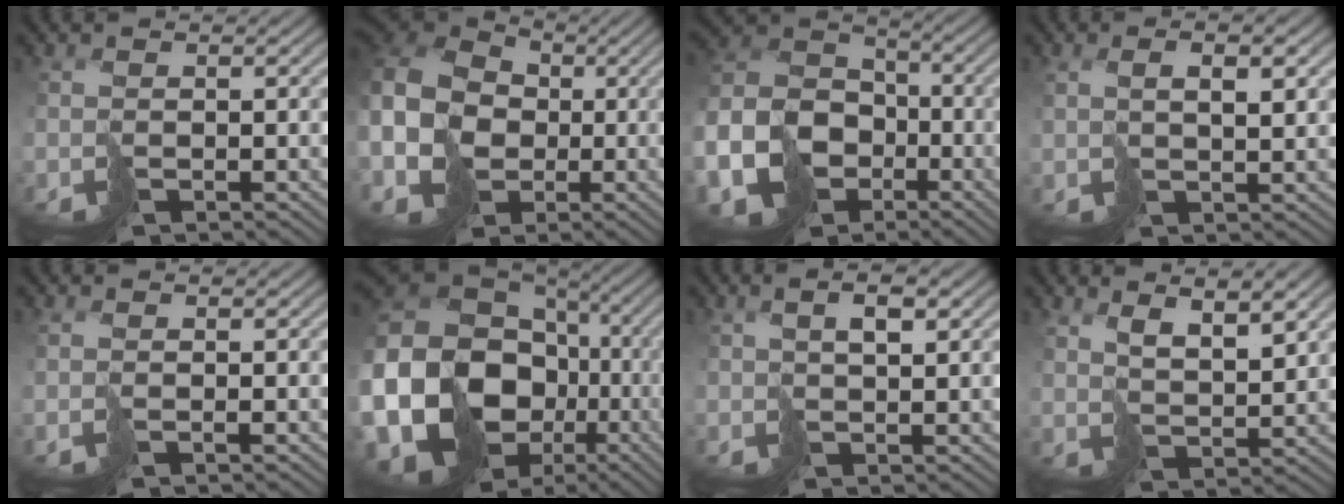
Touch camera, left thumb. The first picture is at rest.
{"total": 13.6, "force": [-2.5, 11.0, 7.5], "torque": [-0.228, -0.027, -0.051]}
{"total": 14.5, "force": [-6.4, 10.8, 7.3], "torque": [-0.203, -0.040, -0.120]}
{"total": 3.7, "force": [1.7, 1.0, 3.1], "torque": [-0.055, 0.005, 0.033]}
{"total": 0.7, "force": [0.0, 0.1, 0.6], "torque": [-0.014, 0.001, 0.000]}
{"total": 24.0, "force": [-6.5, 20.4, 11.0], "torque": [-0.281, -0.039, -0.135]}
{"total": 3.1, "force": [1.6, 0.9, 2.5], "torque": [-0.047, 0.006, 0.031]}
{"total": 6.2, "force": [4.2, 1.8, 4.3], "torque": [-0.069, -0.002, 0.084]}